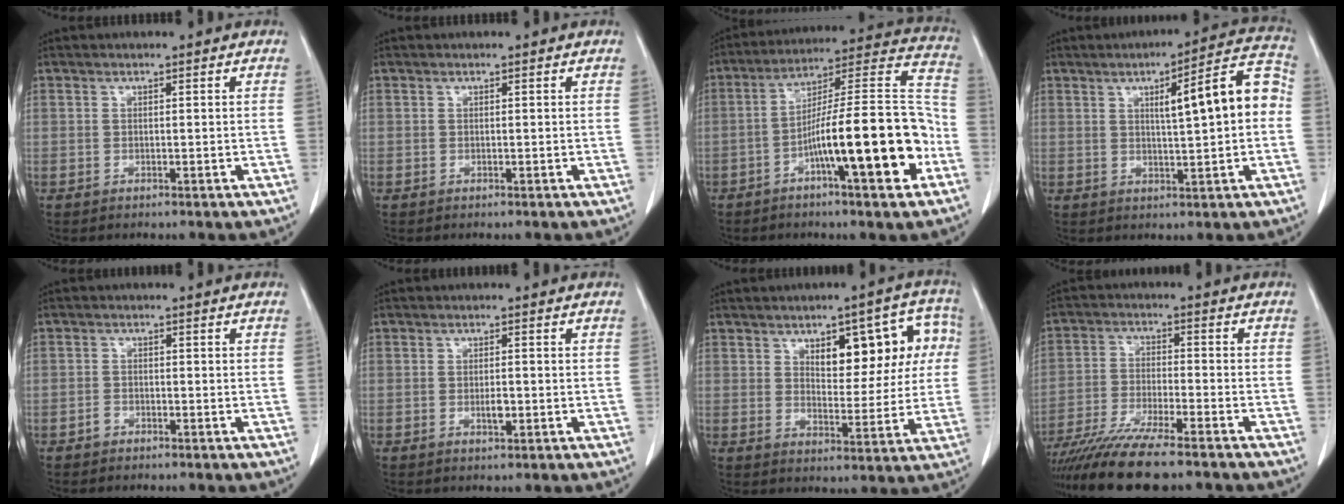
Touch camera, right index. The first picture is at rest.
{"total": 0.0}
{"total": 18.4, "force": [-6.4, 2.1, 17.1], "torque": [-0.261, 0.021, -0.099]}
{"total": 10.8, "force": [1.2, 1.5, 10.6], "torque": [-0.139, 0.030, 0.015]}
{"total": 1.2, "force": [-0.8, 0.7, 0.3], "torque": [-0.006, 0.003, -0.016]}
{"total": 1.8, "force": [-0.4, 0.6, 1.6], "torque": [-0.030, 0.000, -0.004]}
{"total": 11.7, "force": [3.8, 5.3, 9.7], "torque": [-0.112, 0.032, 0.054]}
{"total": 13.9, "force": [-11.5, 0.7, 7.7], "torque": [-0.136, -0.036, -0.192]}